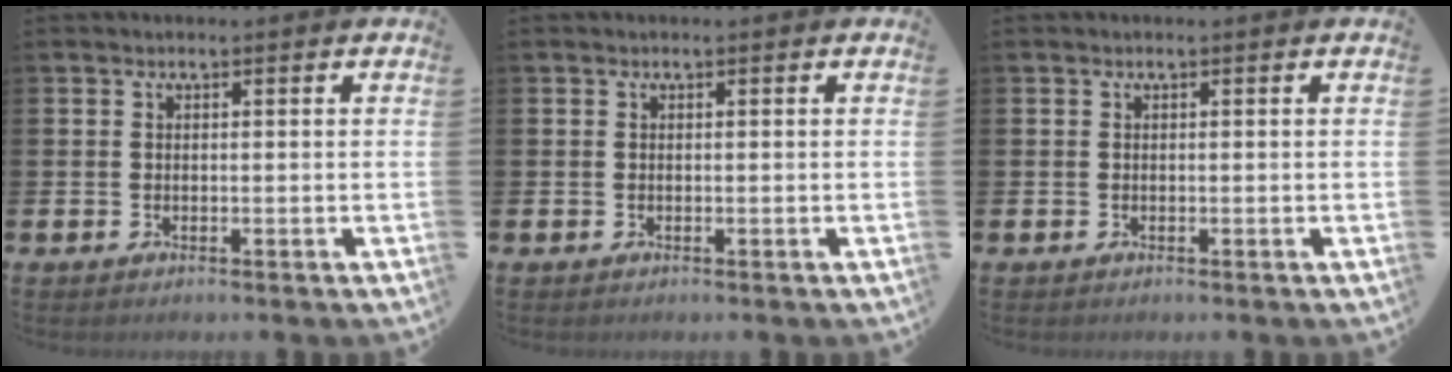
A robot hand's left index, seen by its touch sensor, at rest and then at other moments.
{"total": 0.0}
{"total": 0.0}